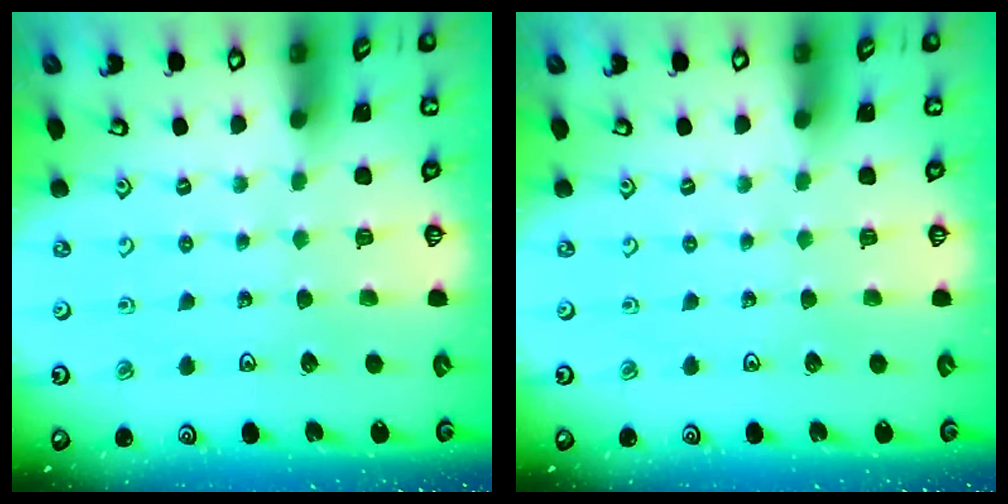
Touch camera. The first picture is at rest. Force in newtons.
{"total": 0.0}